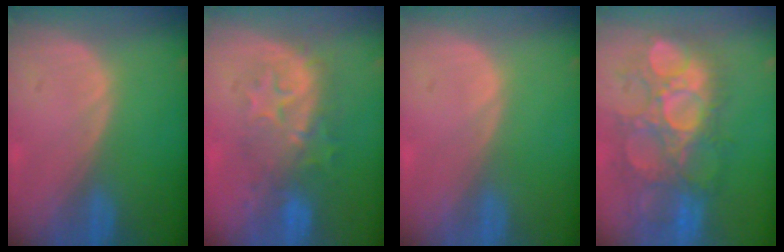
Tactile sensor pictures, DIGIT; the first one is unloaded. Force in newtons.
{"total": 8.1, "press": 8.1, "slide": 0.8}
{"total": 0.0}
{"total": 11.7, "press": 11.1, "slide": 3.7}